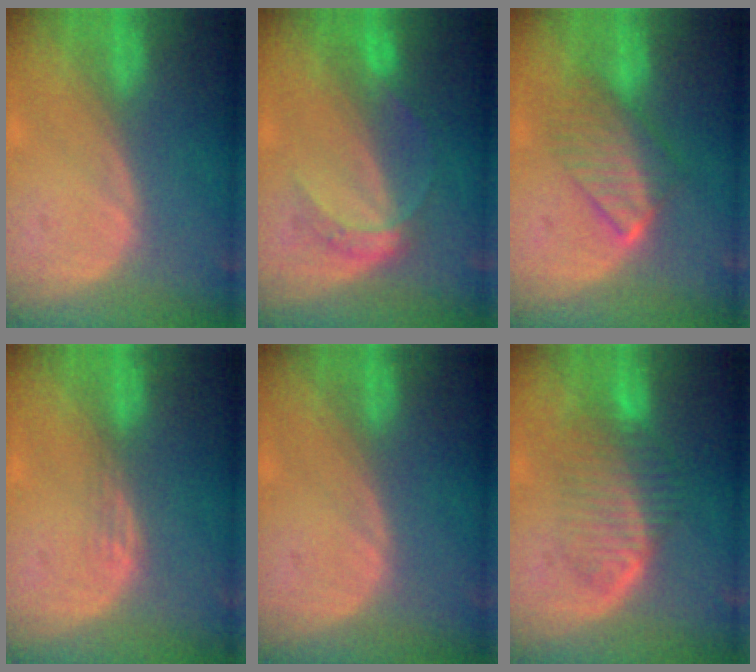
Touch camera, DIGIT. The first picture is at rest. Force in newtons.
{"total": 3.8, "press": 3.8, "slide": 0.4}
{"total": 6.5, "press": 6.5, "slide": 0.6}
{"total": 1.8, "press": 1.3, "slide": 1.2}
{"total": 0.0}
{"total": 7.0, "press": 6.5, "slide": 2.5}